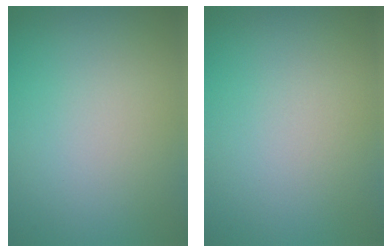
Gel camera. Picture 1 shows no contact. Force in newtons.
{"total": 0.0}